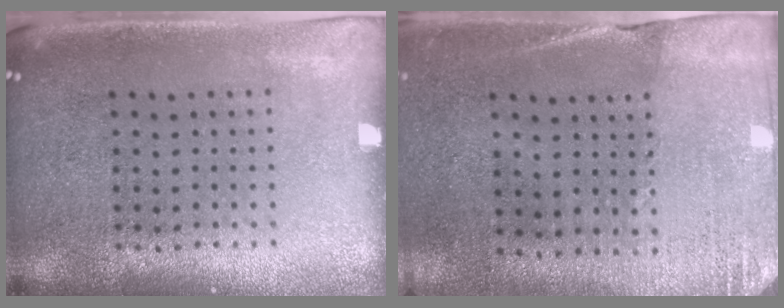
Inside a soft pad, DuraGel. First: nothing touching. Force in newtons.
{"total": 2.6, "press": 2.4, "slide": 1.0}